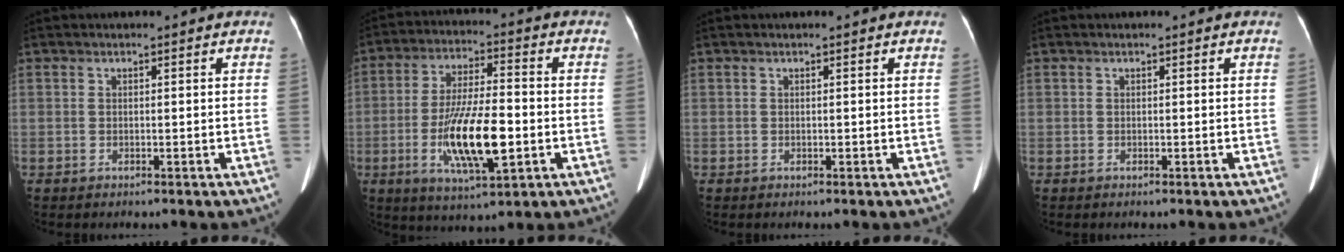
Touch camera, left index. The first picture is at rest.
{"total": 13.1, "force": [-3.2, 3.0, 12.4], "torque": [-0.237, -0.012, -0.053]}
{"total": 0.0}
{"total": 0.0}